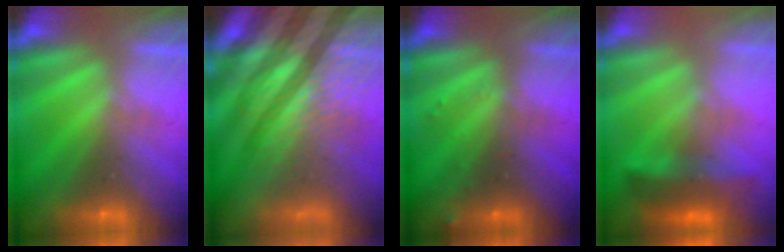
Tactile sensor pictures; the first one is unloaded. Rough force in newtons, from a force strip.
{"total": 7.0}
{"total": 2.9}
{"total": 3.2}